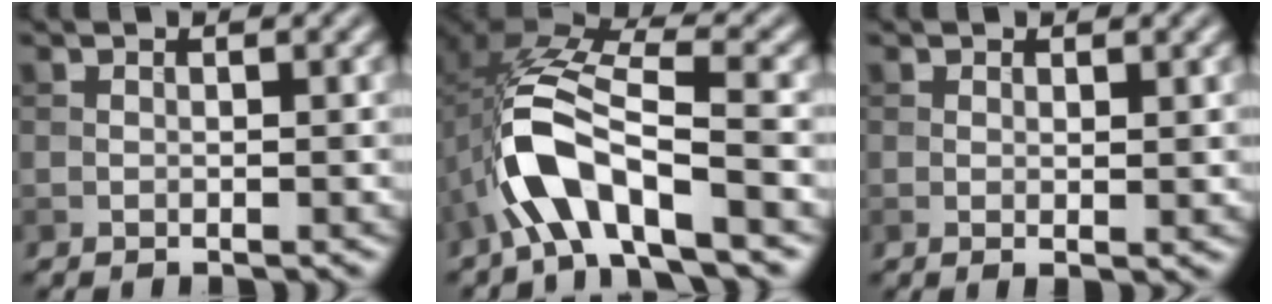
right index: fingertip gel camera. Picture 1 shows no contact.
{"total": 9.1, "force": [-3.5, 3.7, 7.5], "torque": [-0.159, 0.010, -0.071]}
{"total": 1.1, "force": [0.3, 0.1, 1.0], "torque": [-0.015, -0.003, 0.005]}